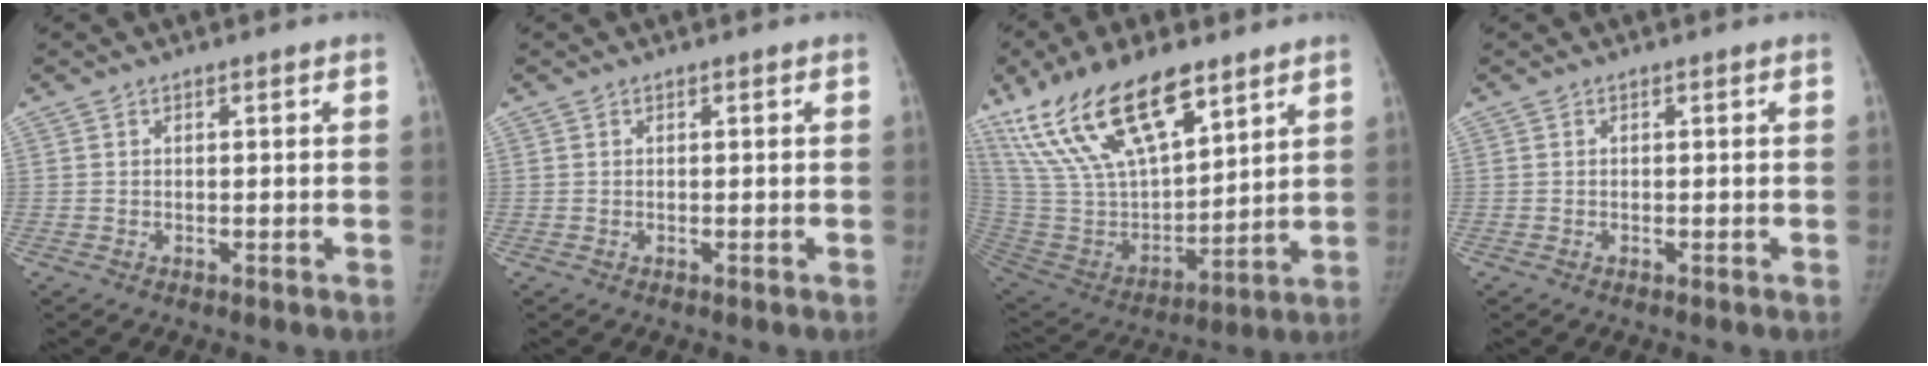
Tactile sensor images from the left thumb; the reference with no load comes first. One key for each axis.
{"total": 0.0}
{"total": 25.7, "fx": 16.3, "fy": 10.9, "fz": 16.5, "tx": -0.292, "ty": -0.044, "tz": 0.311}
{"total": 0.0}